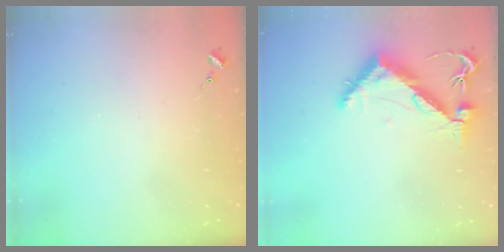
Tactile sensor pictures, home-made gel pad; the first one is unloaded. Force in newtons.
{"total": 11.0, "press": 10.9, "slide": 1.1}